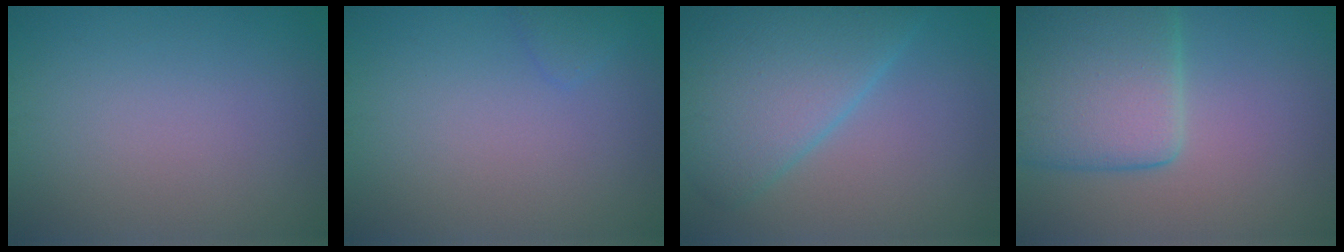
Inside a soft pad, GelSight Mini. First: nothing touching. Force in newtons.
{"total": 0.9, "press": 0.9, "slide": 0.1}
{"total": 7.9, "press": 7.9, "slide": 0.2}
{"total": 8.0, "press": 7.9, "slide": 0.6}